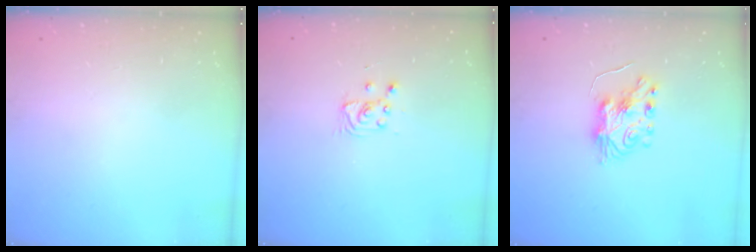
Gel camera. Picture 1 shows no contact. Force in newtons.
{"total": 2.9, "press": 2.9, "slide": 0.4}
{"total": 8.7, "press": 8.6, "slide": 0.9}